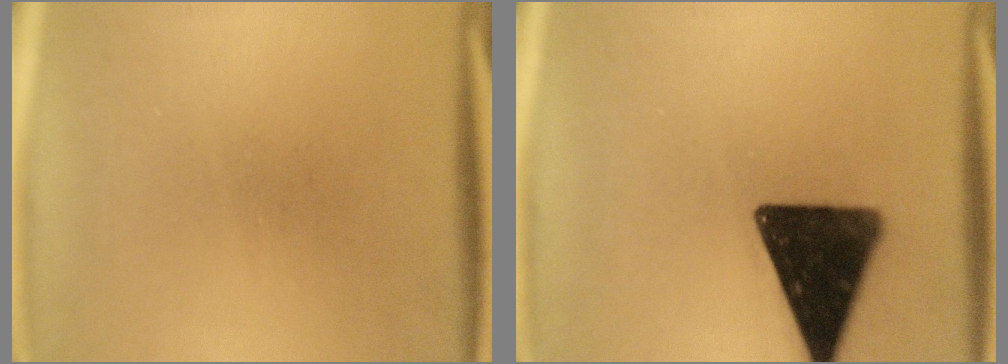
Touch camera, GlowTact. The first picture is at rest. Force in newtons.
{"total": 17.1}